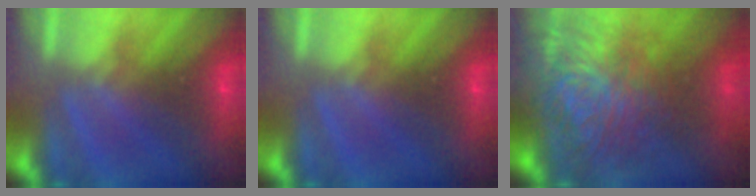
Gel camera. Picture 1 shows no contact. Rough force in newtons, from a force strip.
{"total": 0.0}
{"total": 7.7}